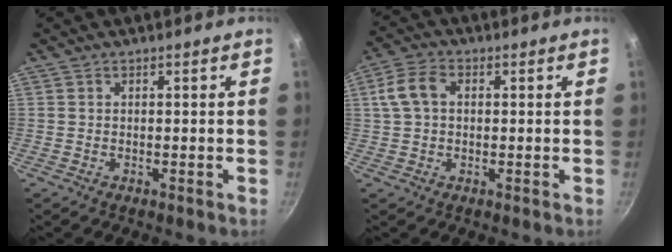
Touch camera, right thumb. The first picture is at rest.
{"total": 6.4, "force": [1.0, 4.5, 4.6], "torque": [-0.089, 0.018, 0.011]}